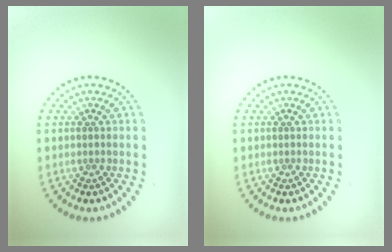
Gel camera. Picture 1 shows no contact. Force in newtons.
{"total": 0.0}